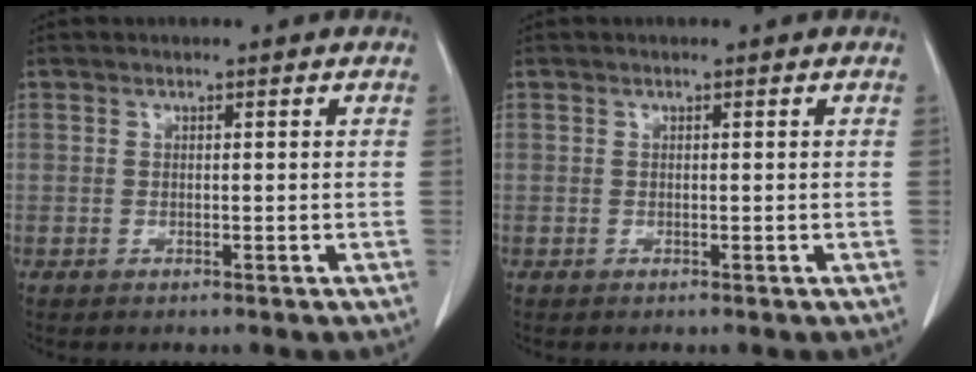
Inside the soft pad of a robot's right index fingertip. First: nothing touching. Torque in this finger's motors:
{"motor_torque": [-0.06, 0.05, -0.01, 0.00]}